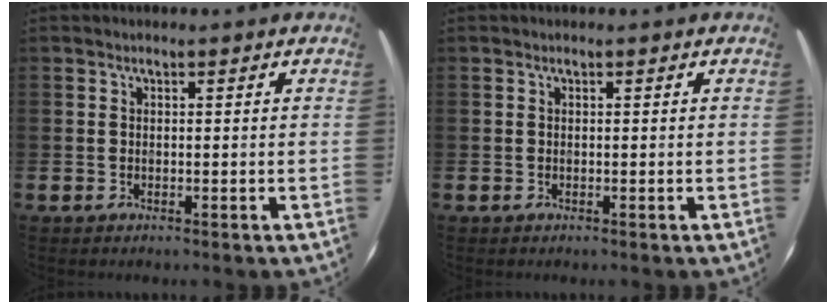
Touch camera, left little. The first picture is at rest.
{"total": 0.0}